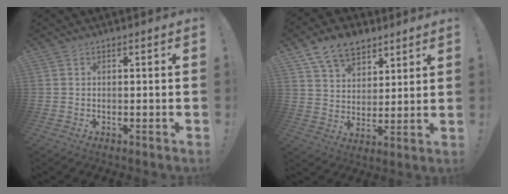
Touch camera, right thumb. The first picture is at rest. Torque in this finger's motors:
{"motor_torque": [-0.43, 0.86, -0.01, 0.65, 0.11]}